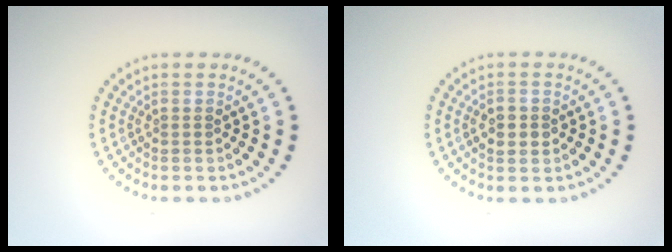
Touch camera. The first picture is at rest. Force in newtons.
{"total": 2.3, "press": 2.3, "slide": 0.1}